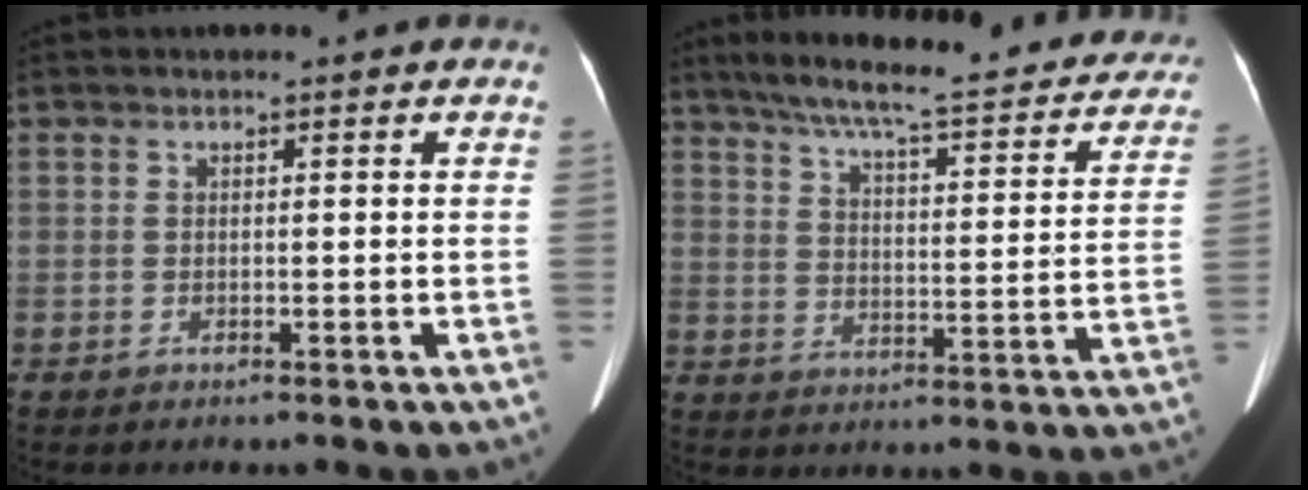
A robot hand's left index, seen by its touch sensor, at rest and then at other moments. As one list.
[{"total": 27.9, "force": [23.3, 4.7, 14.4], "torque": [-0.211, -0.019, 0.292]}]